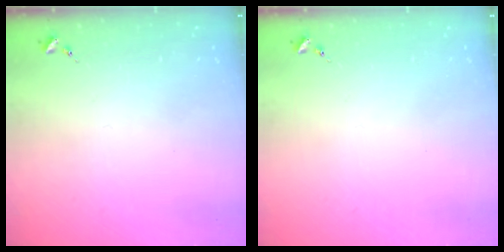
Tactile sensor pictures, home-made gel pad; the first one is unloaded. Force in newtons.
{"total": 0.0}